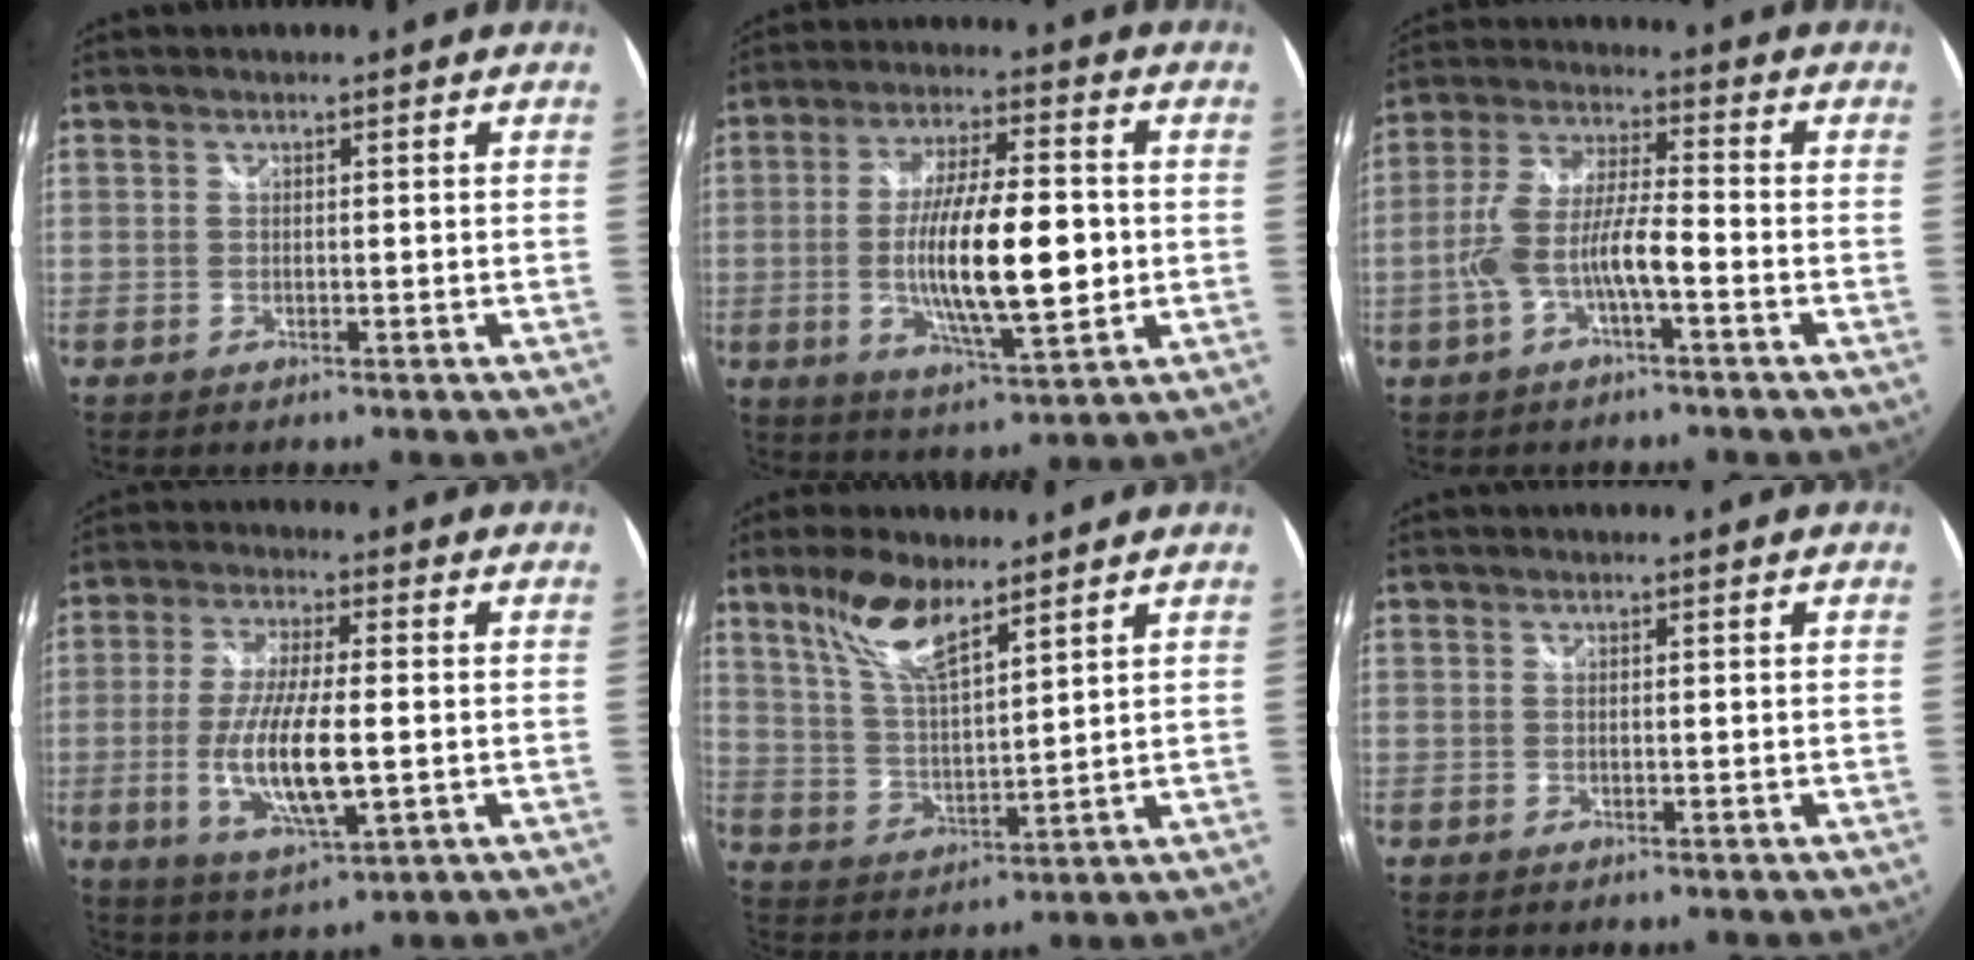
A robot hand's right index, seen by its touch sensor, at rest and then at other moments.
{"total": 16.0, "force": [-1.8, 3.9, 15.5], "torque": [-0.282, -0.010, -0.027]}
{"total": 9.1, "force": [-3.3, 2.0, 8.2], "torque": [-0.179, 0.007, -0.059]}
{"total": 12.9, "force": [-2.2, 3.3, 12.3], "torque": [-0.241, -0.017, -0.037]}
{"total": 10.4, "force": [7.3, 3.0, 6.8], "torque": [-0.132, 0.007, 0.147]}
{"total": 0.0}